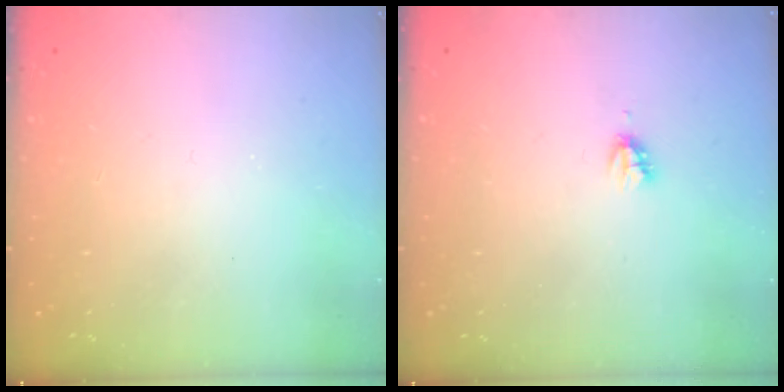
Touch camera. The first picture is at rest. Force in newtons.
{"total": 2.2, "press": 2.2, "slide": 0.3}